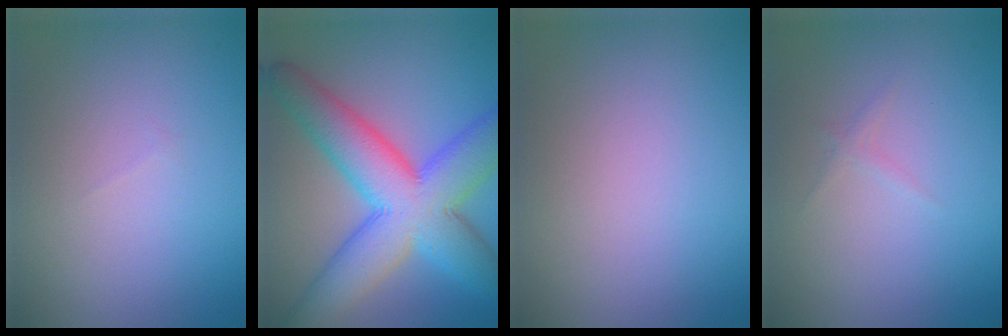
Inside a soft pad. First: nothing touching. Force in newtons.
{"total": 11.3, "press": 11.3, "slide": 0.2}
{"total": 0.0}
{"total": 0.7, "press": 0.7, "slide": 0.1}